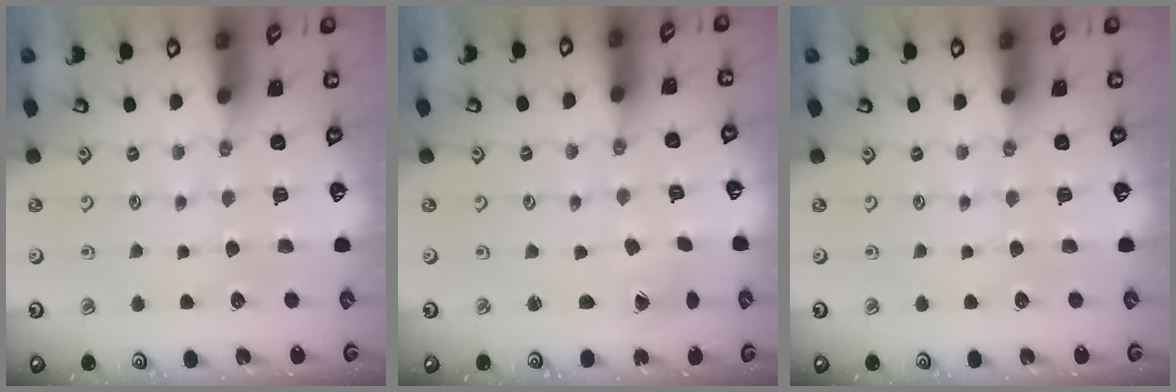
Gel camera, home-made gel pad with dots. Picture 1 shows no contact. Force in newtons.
{"total": 0.0}
{"total": 0.0}